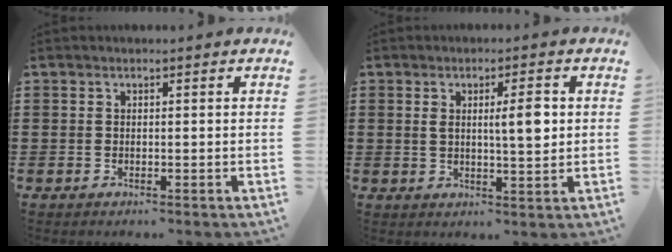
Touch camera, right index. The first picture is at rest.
{"total": 5.1, "force": [1.1, 1.2, 4.8], "torque": [-0.079, 0.000, 0.011]}